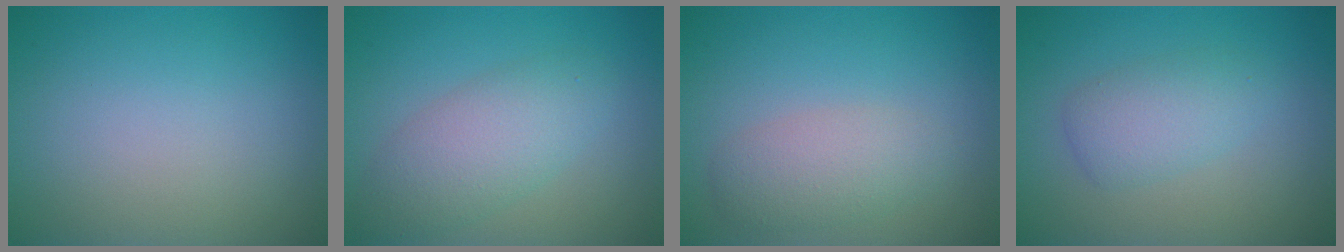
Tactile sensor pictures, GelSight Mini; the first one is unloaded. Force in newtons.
{"total": 4.2, "press": 4.2, "slide": 0.2}
{"total": 2.9, "press": 2.9, "slide": 0.1}
{"total": 2.9, "press": 2.9, "slide": 0.0}